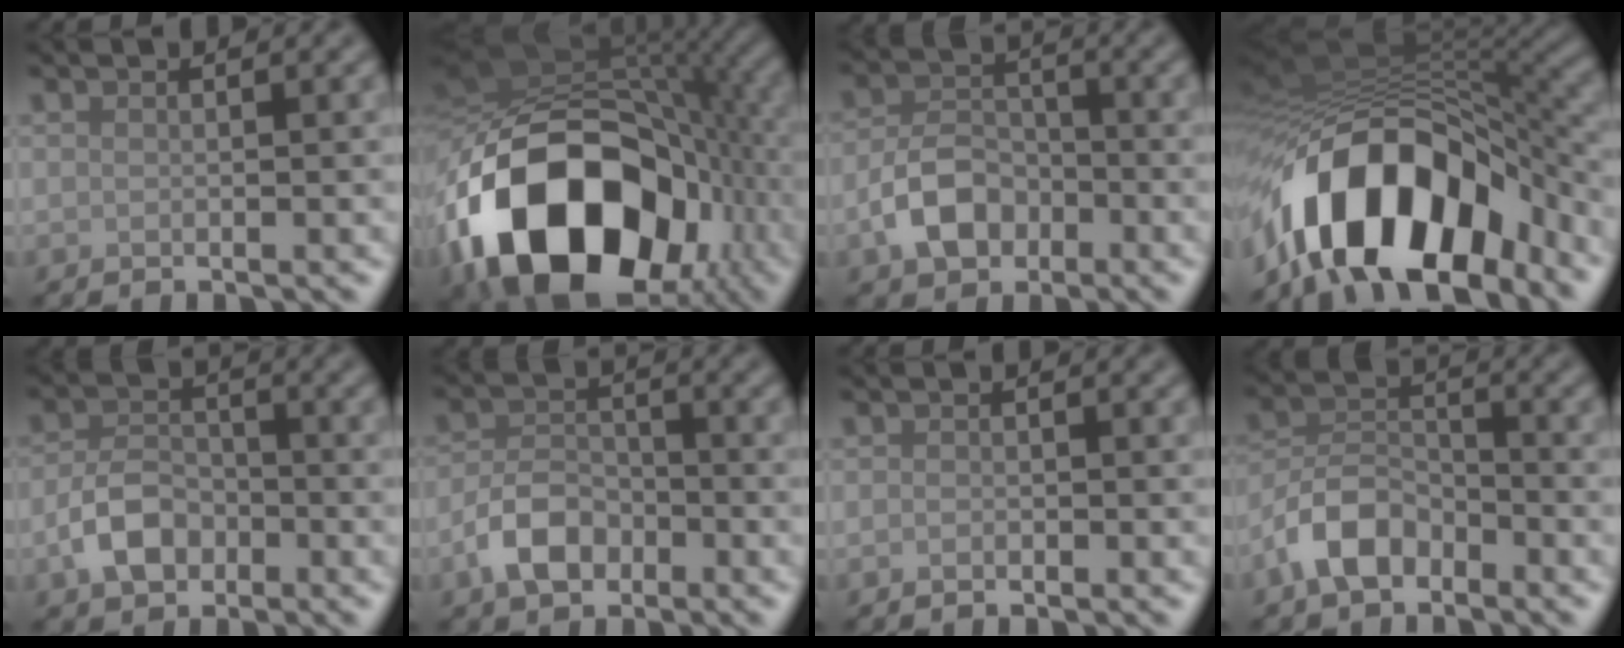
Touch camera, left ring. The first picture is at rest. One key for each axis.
{"total": 19.0, "fx": -7.5, "fy": 12.8, "fz": 11.9, "tx": -0.226, "ty": -0.026, "tz": -0.124}
{"total": 4.7, "fx": -2.2, "fy": 3.2, "fz": 2.6, "tx": -0.049, "ty": 0.004, "tz": -0.046}
{"total": 13.8, "fx": -7.2, "fy": 7.0, "fz": 9.4, "tx": -0.152, "ty": 0.003, "tz": -0.119}
{"total": 4.0, "fx": -1.9, "fy": 2.7, "fz": 2.3, "tx": -0.041, "ty": 0.006, "tz": -0.041}
{"total": 4.3, "fx": -2.2, "fy": 2.7, "fz": 2.5, "tx": -0.043, "ty": 0.004, "tz": -0.049}
{"total": 0.6, "fx": -0.3, "fy": 0.4, "fz": 0.4, "tx": -0.006, "ty": -0.002, "tz": -0.006}
{"total": 4.9, "fx": -3.0, "fy": 2.8, "fz": 2.7, "tx": -0.049, "ty": 0.007, "tz": -0.068}